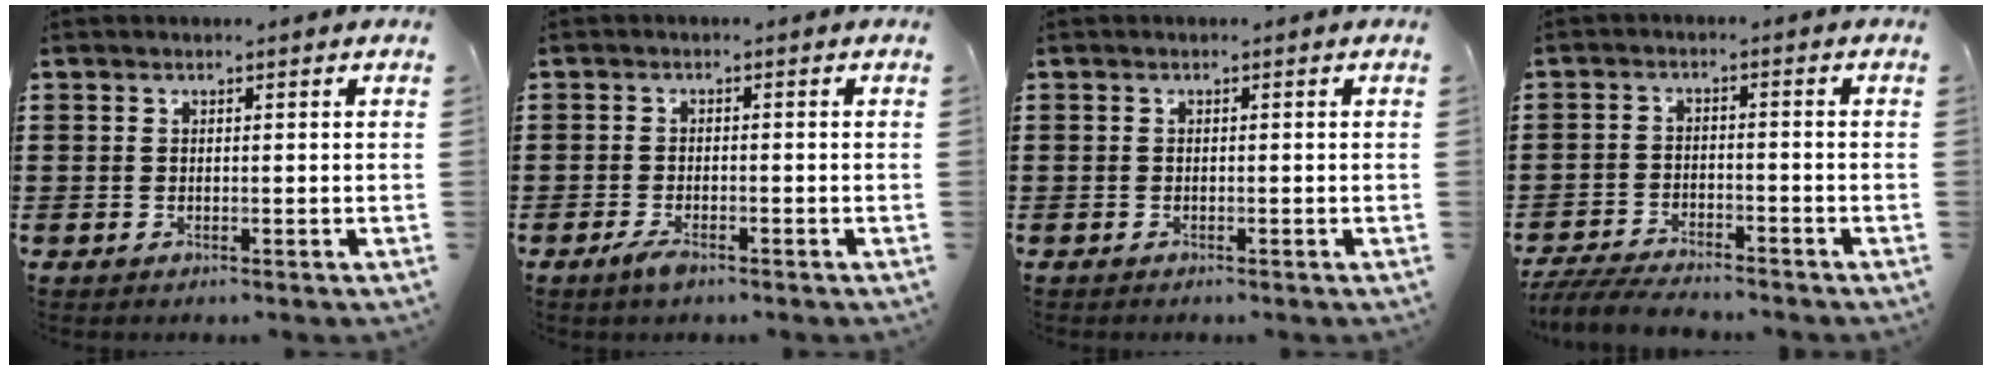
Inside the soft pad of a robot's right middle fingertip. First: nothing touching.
{"total": 2.2, "force": [-1.4, 0.7, 1.6], "torque": [-0.036, -0.003, -0.027]}
{"total": 0.0}
{"total": 4.8, "force": [-4.6, 0.4, 1.2], "torque": [-0.034, -0.006, -0.095]}